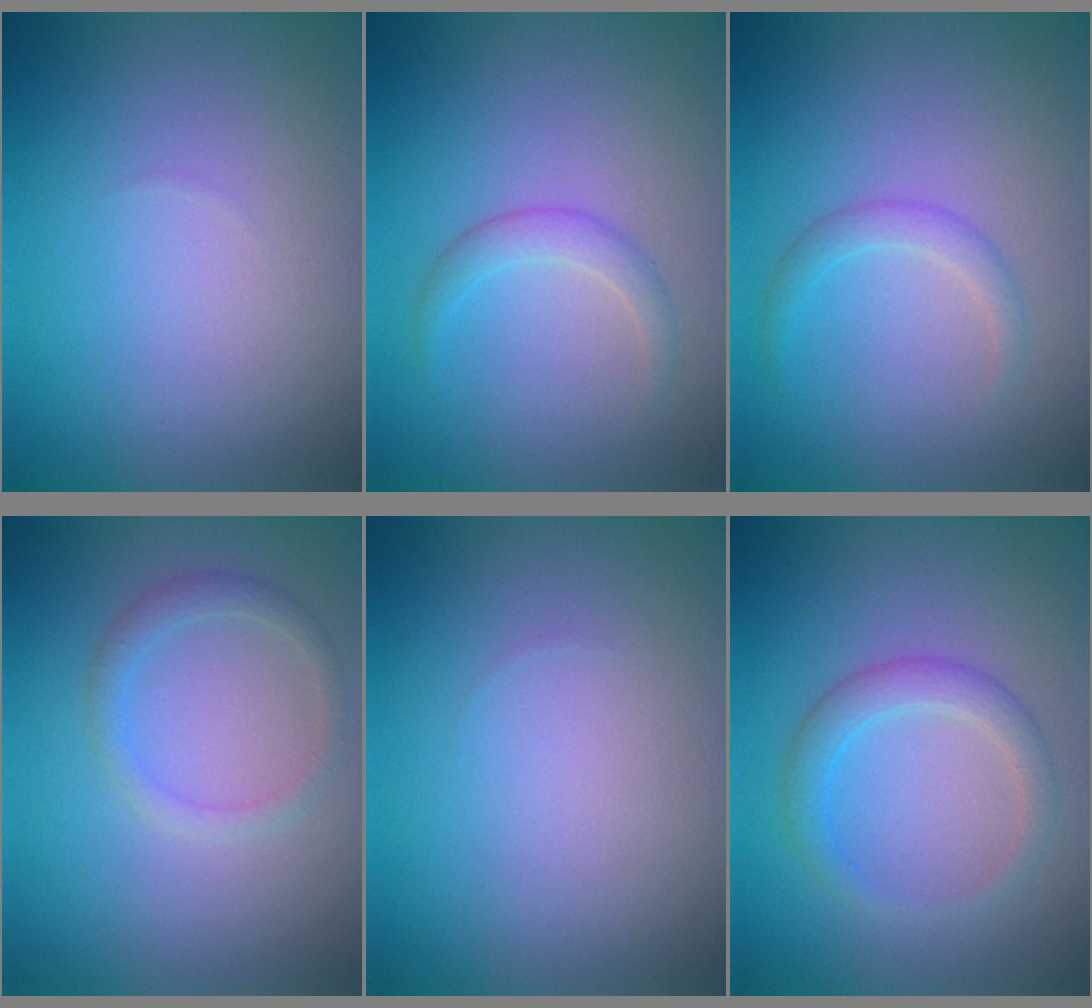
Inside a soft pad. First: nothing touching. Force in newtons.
{"total": 1.7, "press": 1.7, "slide": 0.1}
{"total": 1.5, "press": 1.5, "slide": 0.0}
{"total": 1.6, "press": 1.6, "slide": 0.1}
{"total": 0.0}
{"total": 2.4, "press": 2.4, "slide": 0.1}